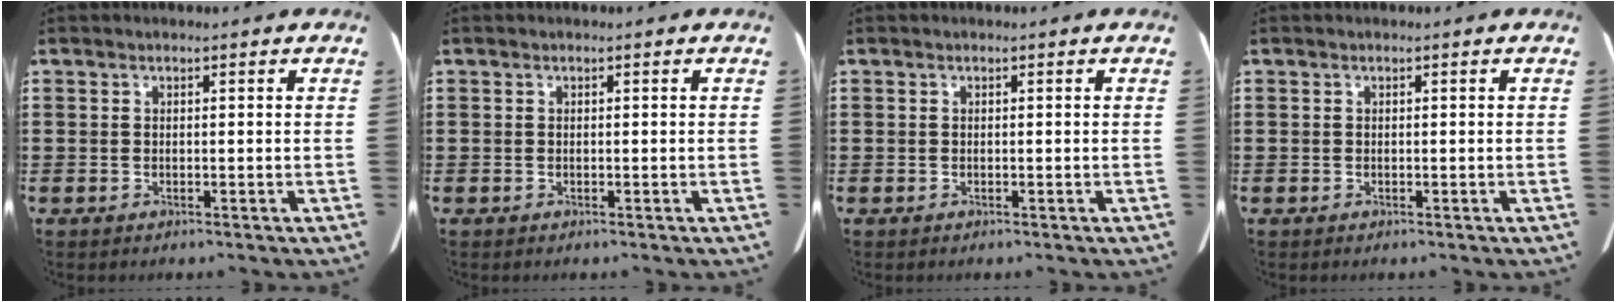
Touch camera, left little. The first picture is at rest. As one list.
[{"total": 0.0}, {"total": 0.0}, {"total": 0.0}]